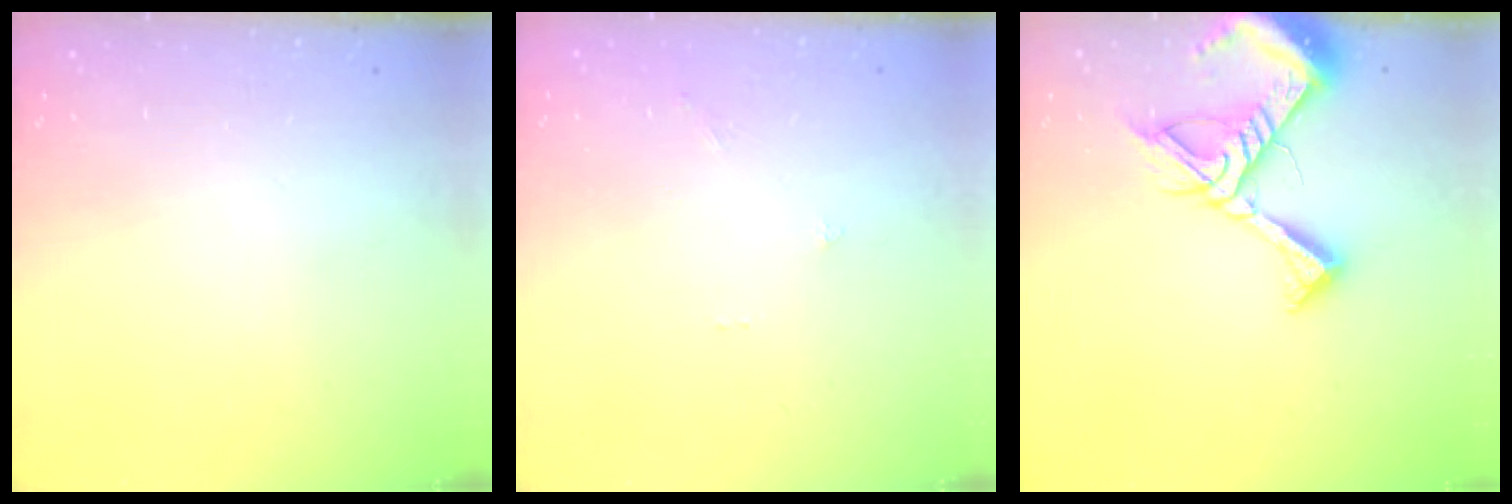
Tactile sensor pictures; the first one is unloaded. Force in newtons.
{"total": 0.0}
{"total": 12.8, "press": 12.7, "slide": 1.5}